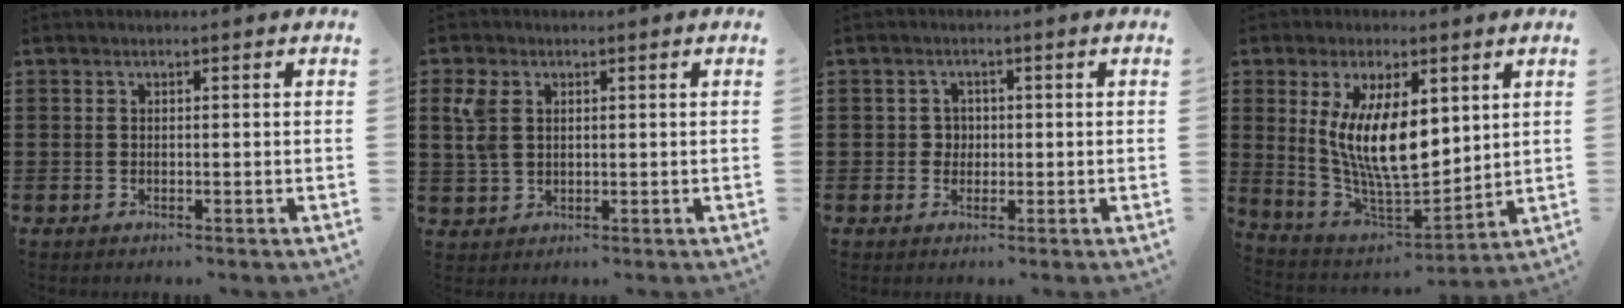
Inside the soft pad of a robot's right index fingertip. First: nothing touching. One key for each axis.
{"total": 4.3, "fx": 1.8, "fy": 2.8, "fz": 2.7, "tx": -0.071, "ty": 0.008, "tz": 0.029}
{"total": 2.0, "fx": 0.1, "fy": 1.9, "fz": 0.6, "tx": -0.019, "ty": 0.011, "tz": 0.000}
{"total": 12.3, "fx": 2.8, "fy": 5.2, "fz": 10.7, "tx": -0.217, "ty": -0.012, "tz": 0.052}